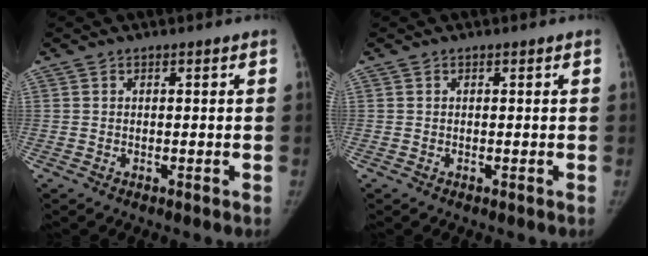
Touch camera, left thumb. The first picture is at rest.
{"total": 0.0}